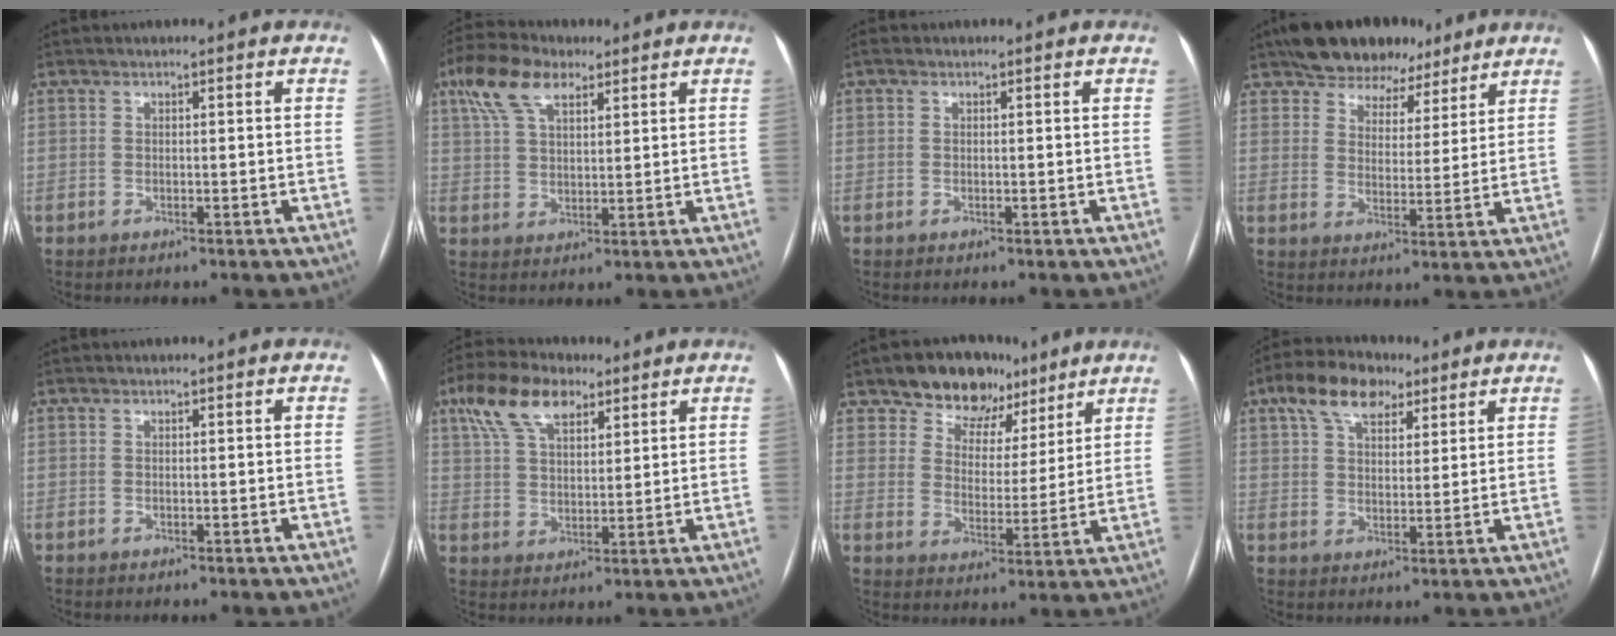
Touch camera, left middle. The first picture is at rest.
{"total": 8.9, "force": [5.3, 4.0, 6.0], "torque": [-0.136, 0.031, 0.102]}
{"total": 0.0}
{"total": 10.4, "force": [8.1, 5.8, 3.0], "torque": [-0.033, 0.023, 0.119]}
{"total": 0.0}
{"total": 10.3, "force": [6.2, 4.8, 6.6], "torque": [-0.142, 0.029, 0.119]}
{"total": 10.1, "force": [7.4, 6.4, 2.7], "torque": [-0.031, 0.021, 0.118]}
{"total": 9.4, "force": [5.8, 5.0, 5.6], "torque": [-0.106, 0.029, 0.101]}